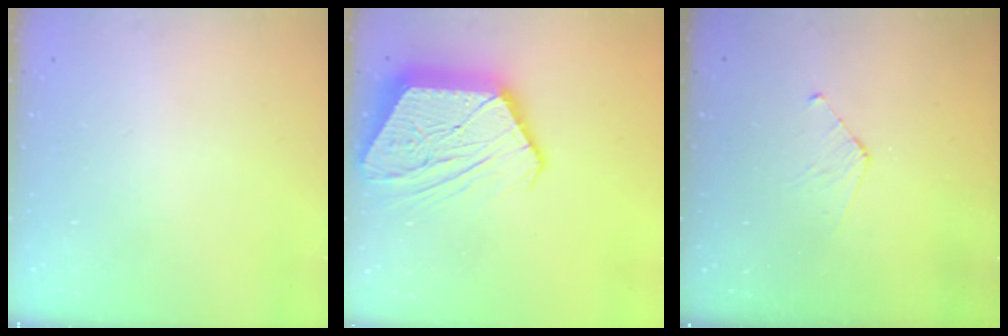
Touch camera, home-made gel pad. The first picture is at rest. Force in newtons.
{"total": 20.5, "press": 20.5, "slide": 1.6}
{"total": 3.4, "press": 3.3, "slide": 0.3}